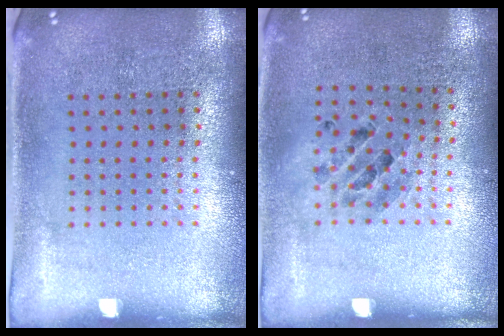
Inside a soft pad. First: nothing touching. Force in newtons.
{"total": 0.8, "press": 0.8, "slide": 0.0}